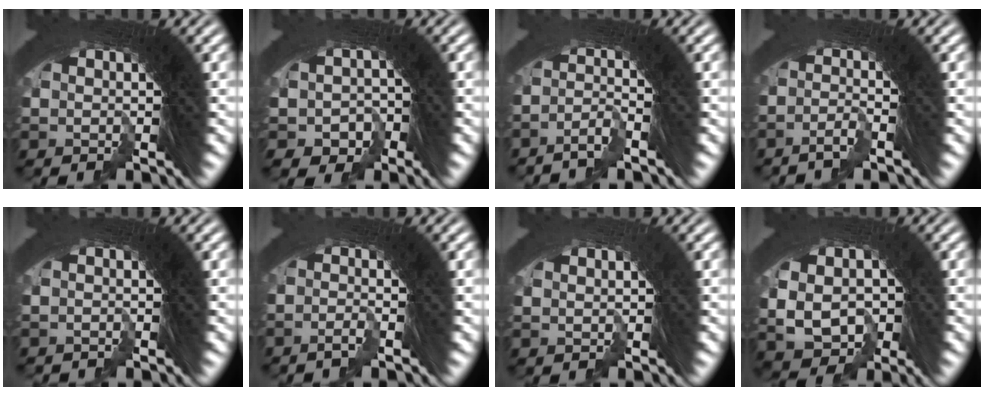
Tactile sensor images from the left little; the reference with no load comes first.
{"total": 5.4, "force": [-3.6, 4.0, -0.6], "torque": [-0.019, -0.033, -0.052]}
{"total": 2.6, "force": [-2.6, 0.2, -0.2], "torque": [0.009, 0.001, -0.051]}
{"total": 2.0, "force": [-2.0, 0.2, 0.4], "torque": [0.001, 0.005, -0.044]}
{"total": 1.1, "force": [-0.5, -0.2, -1.0], "torque": [0.014, -0.001, -0.008]}
{"total": 1.4, "force": [-1.3, 0.3, 0.4], "torque": [-0.001, 0.010, -0.034]}
{"total": 1.8, "force": [-0.9, -0.3, -1.5], "torque": [0.010, -0.011, -0.007]}
{"total": 8.6, "force": [-3.6, 7.5, 2.2], "torque": [-0.077, -0.048, -0.047]}